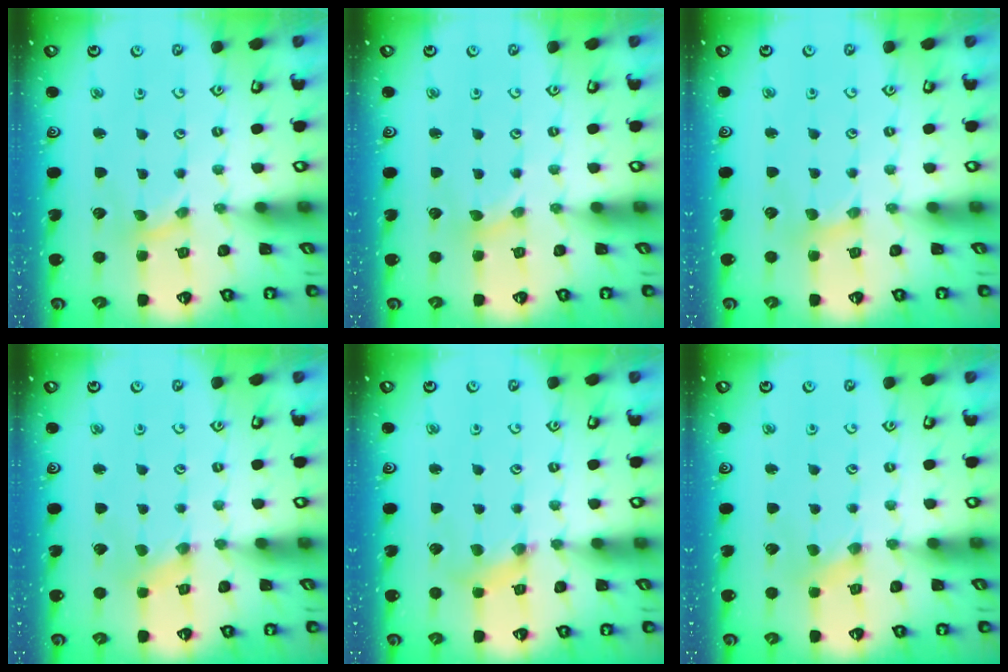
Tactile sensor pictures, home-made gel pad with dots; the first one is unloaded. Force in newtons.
{"total": 0.7, "press": 0.7, "slide": 0.1}
{"total": 1.6, "press": 1.6, "slide": 0.3}
{"total": 0.0}
{"total": 2.8, "press": 2.8, "slide": 0.4}
{"total": 0.0}